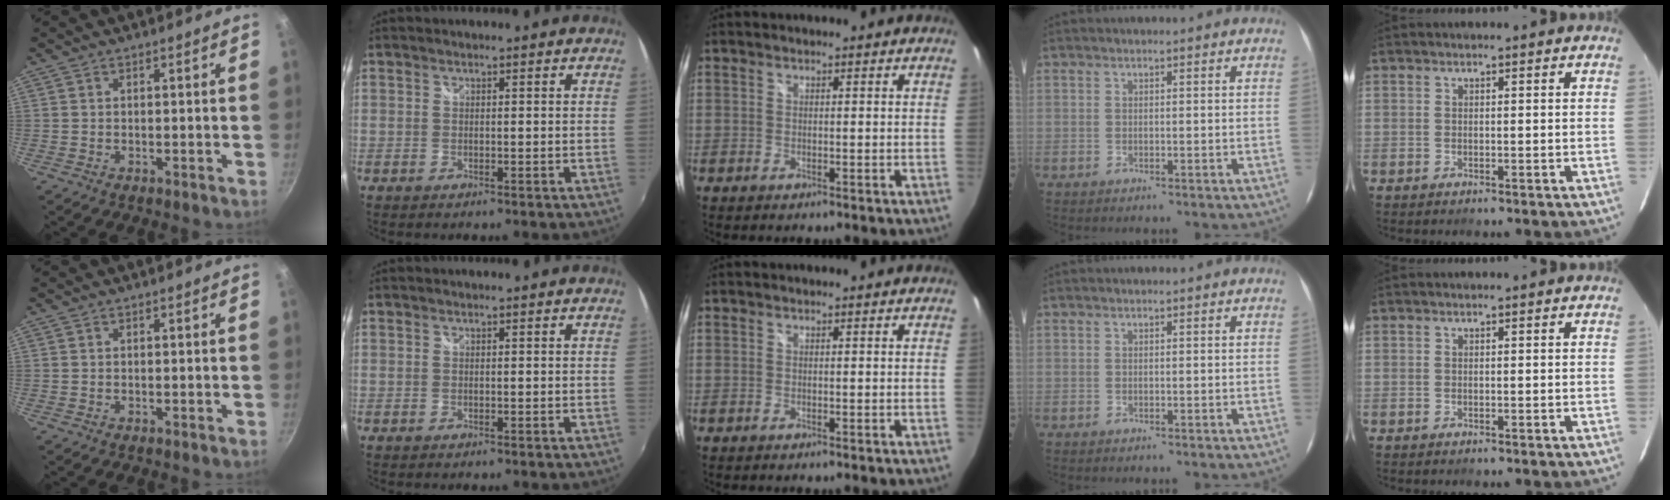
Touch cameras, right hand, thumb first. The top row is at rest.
{}